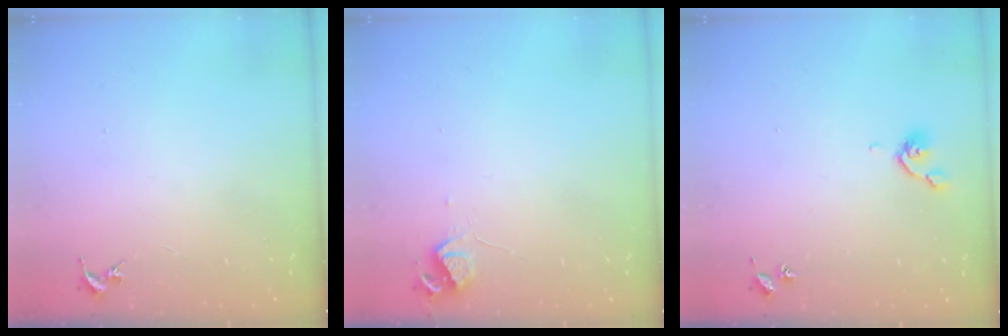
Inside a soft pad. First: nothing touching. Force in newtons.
{"total": 5.9, "press": 5.9, "slide": 0.8}
{"total": 5.7, "press": 5.5, "slide": 1.5}